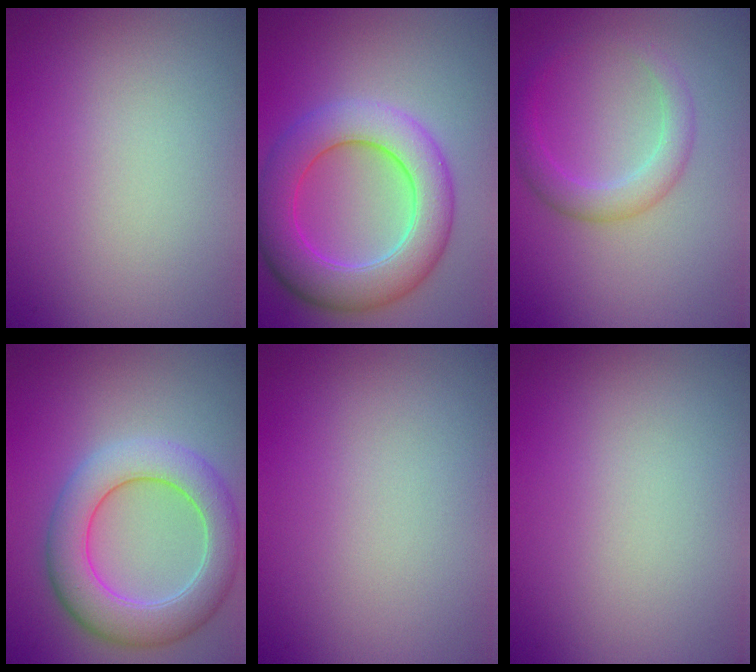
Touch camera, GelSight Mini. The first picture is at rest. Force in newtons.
{"total": 7.8, "press": 7.8, "slide": 0.4}
{"total": 2.8, "press": 2.7, "slide": 0.2}
{"total": 6.7, "press": 6.7, "slide": 0.3}
{"total": 0.0}
{"total": 0.0}